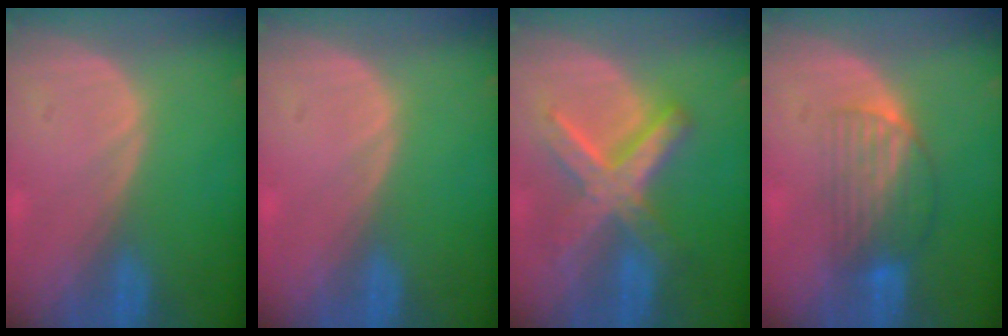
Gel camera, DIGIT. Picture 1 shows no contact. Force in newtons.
{"total": 0.0}
{"total": 8.6, "press": 8.6, "slide": 0.7}
{"total": 6.6, "press": 5.7, "slide": 3.3}